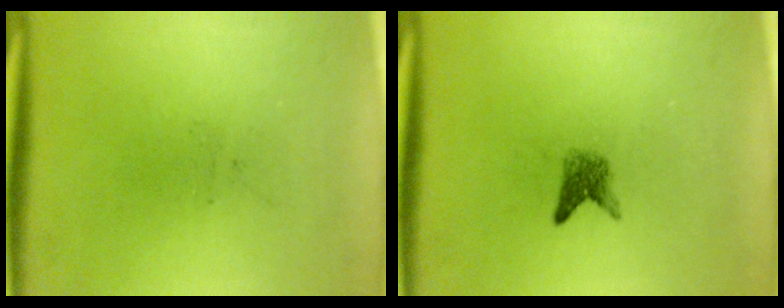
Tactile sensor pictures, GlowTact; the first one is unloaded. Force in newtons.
{"total": 1.8}